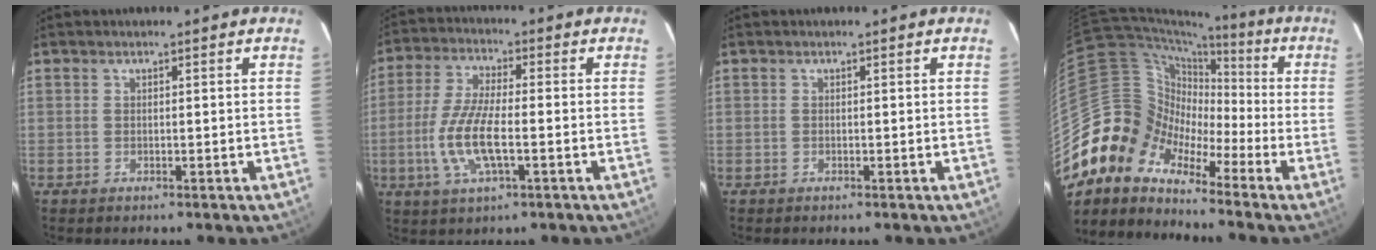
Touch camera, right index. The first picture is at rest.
{"total": 10.8, "force": [-2.6, 3.0, 10.1], "torque": [-0.213, -0.004, -0.054]}
{"total": 0.0}
{"total": 11.6, "force": [-8.0, 7.8, 2.9], "torque": [-0.063, 0.036, -0.183]}